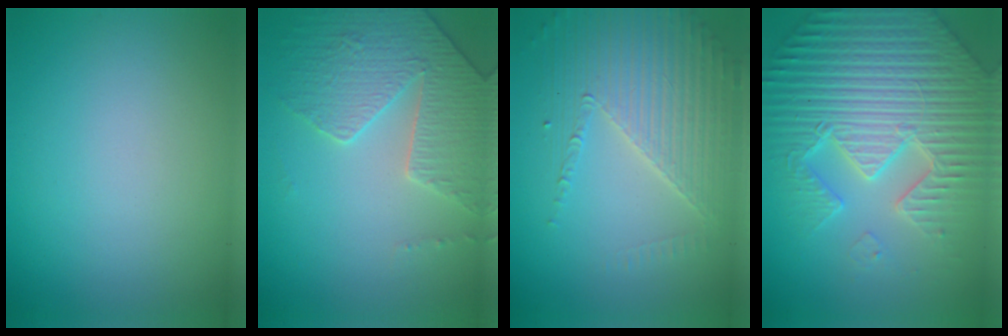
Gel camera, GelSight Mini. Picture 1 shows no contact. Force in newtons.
{"total": 3.9, "press": 3.8, "slide": 1.1}
{"total": 4.4, "press": 3.9, "slide": 2.1}
{"total": 7.7, "press": 7.4, "slide": 2.1}